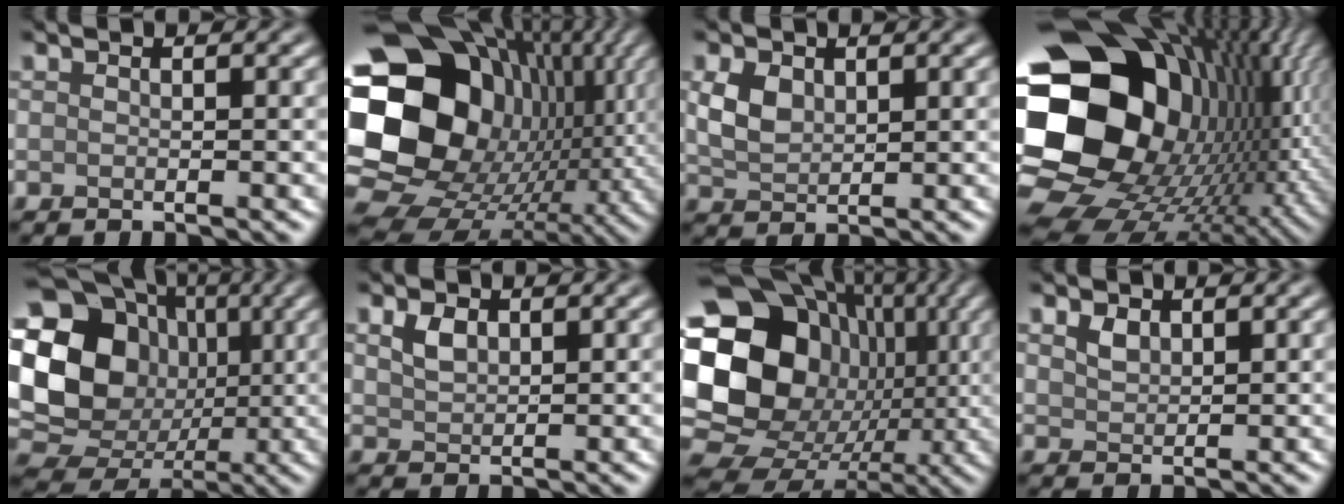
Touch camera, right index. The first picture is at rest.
{"total": 21.8, "force": [2.2, 17.3, 13.1], "torque": [-0.246, -0.014, 0.042]}
{"total": 2.8, "force": [0.8, 1.9, 1.9], "torque": [-0.045, 0.001, 0.020]}
{"total": 22.1, "force": [-0.9, 16.5, 14.7], "torque": [-0.324, -0.042, 0.008]}
{"total": 18.3, "force": [2.0, 15.5, 9.5], "torque": [-0.183, 0.013, 0.021]}
{"total": 2.0, "force": [0.9, 1.4, 1.2], "torque": [-0.030, 0.002, 0.021]}
{"total": 20.3, "force": [3.2, 16.8, 10.8], "torque": [-0.214, 0.017, 0.059]}
{"total": 1.6, "force": [0.9, 1.0, 0.8], "torque": [-0.019, 0.001, 0.022]}